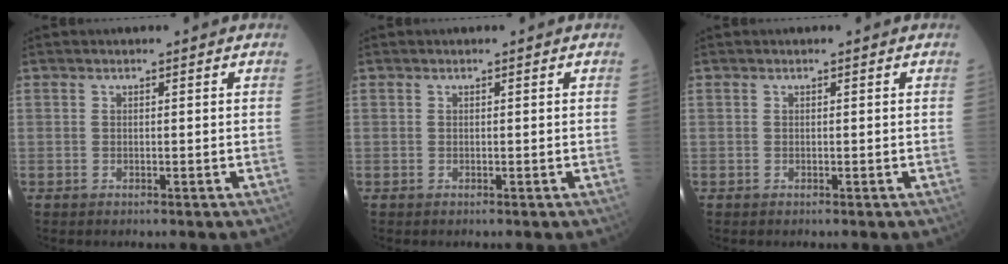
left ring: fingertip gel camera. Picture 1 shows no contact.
{"total": 0.0}
{"total": 0.0}